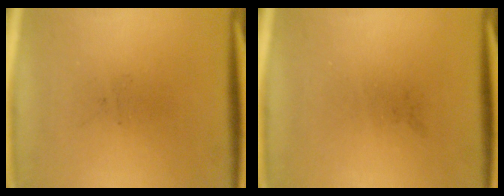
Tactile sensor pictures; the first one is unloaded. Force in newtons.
{"total": 0.0}